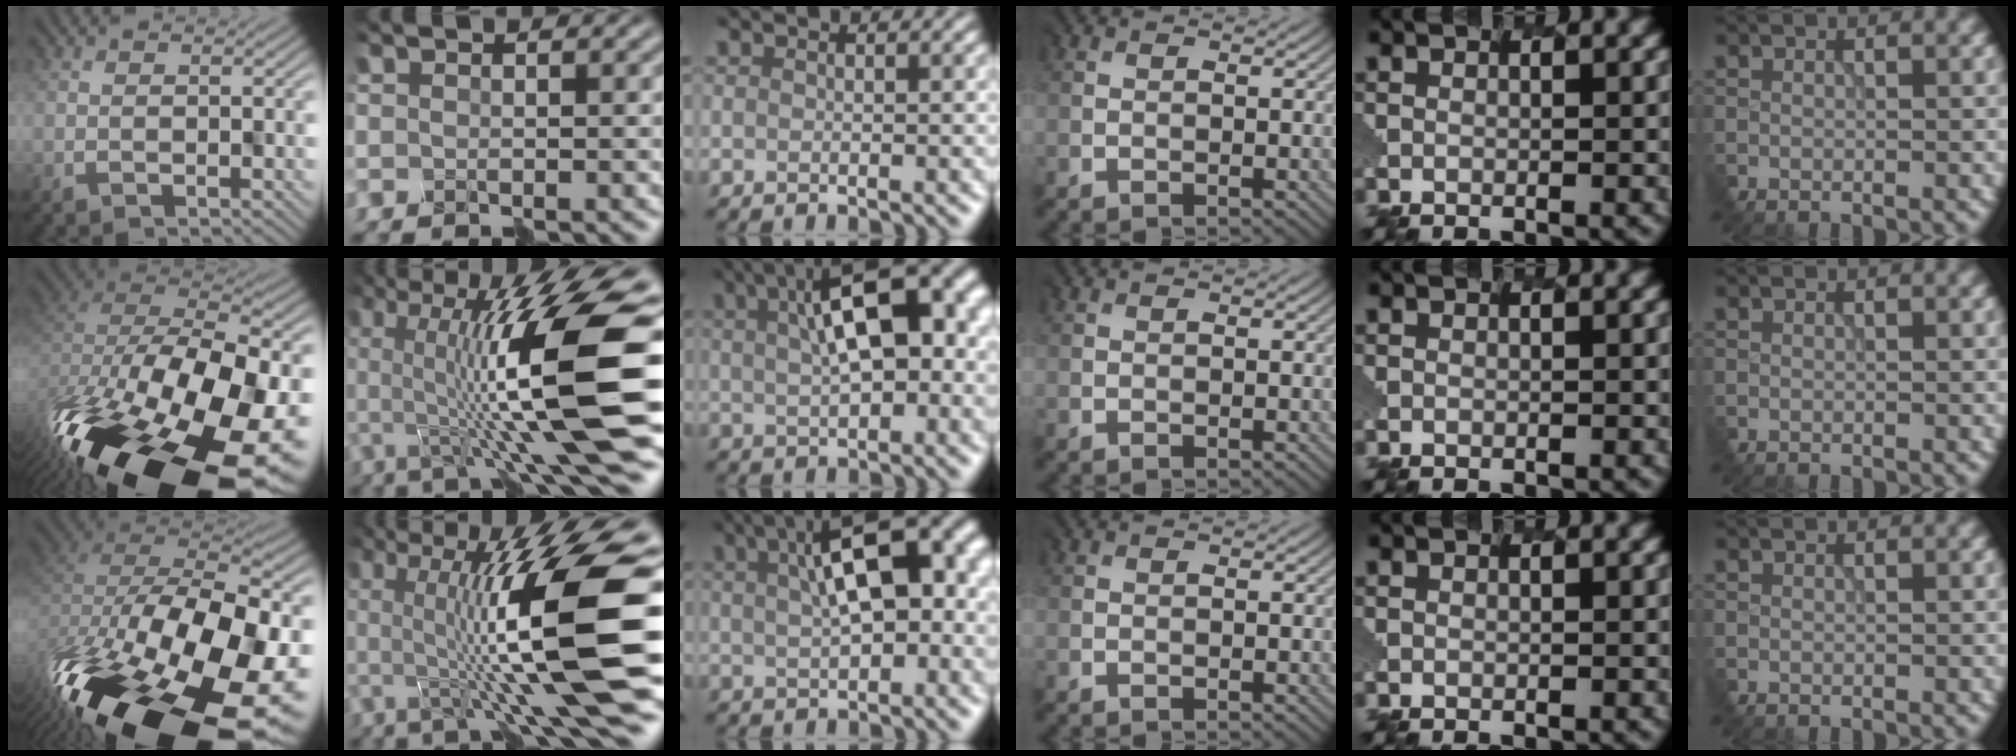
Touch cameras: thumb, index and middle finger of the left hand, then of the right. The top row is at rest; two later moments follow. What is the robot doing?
{"motion": "disassemble", "object": "hinged jar"}